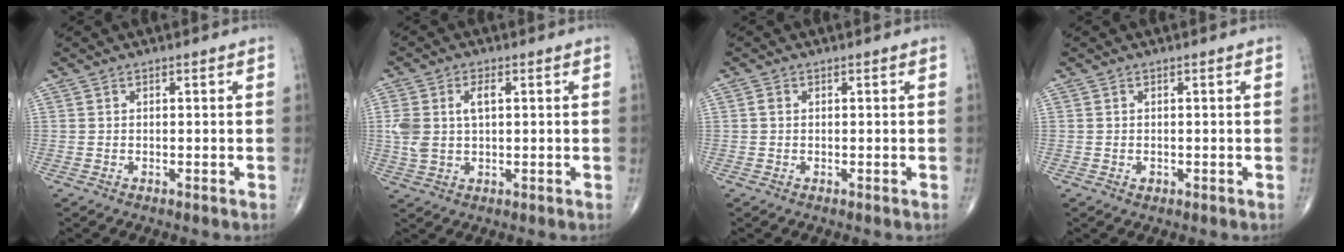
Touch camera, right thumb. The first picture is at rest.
{"total": 6.5, "force": [1.2, 3.6, 5.3], "torque": [-0.124, 0.011, 0.027]}
{"total": 0.7, "force": [0.0, 0.5, 0.5], "torque": [-0.008, 0.000, -0.001]}
{"total": 0.7, "force": [-0.2, 0.5, 0.4], "torque": [-0.006, -0.001, -0.001]}